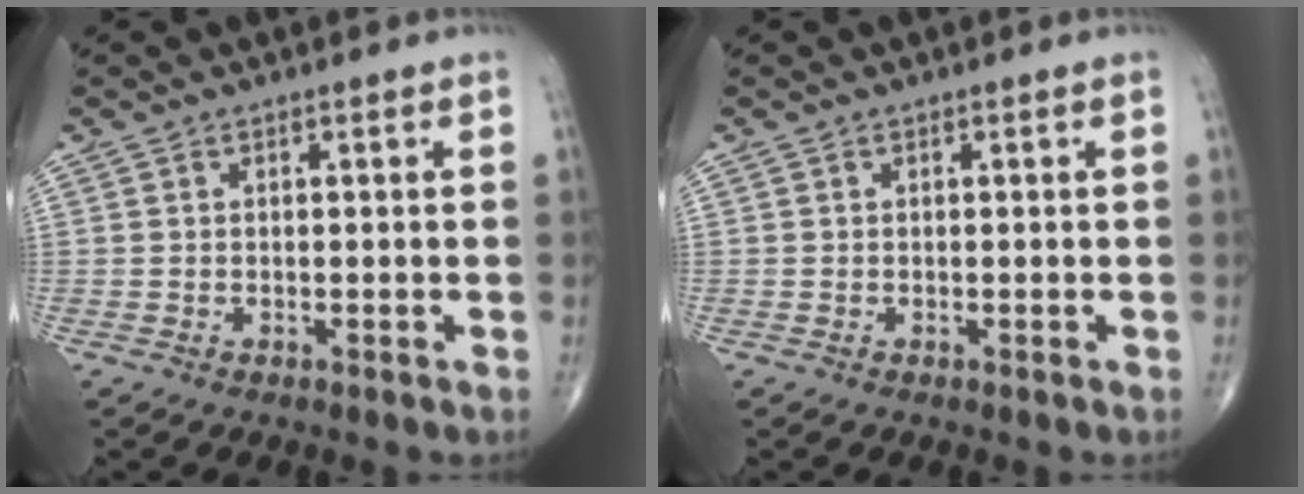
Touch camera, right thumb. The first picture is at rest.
{"total": 0.0}